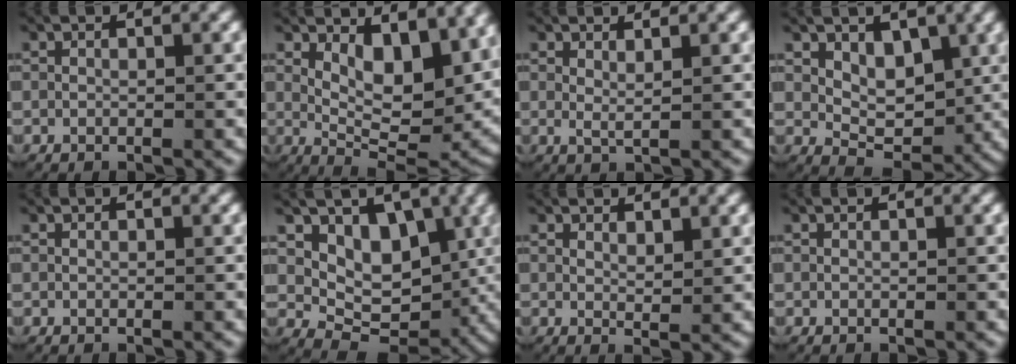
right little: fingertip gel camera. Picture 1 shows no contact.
{"total": 8.9, "force": [1.7, 3.8, 7.8], "torque": [-0.089, -0.026, 0.037]}
{"total": 1.5, "force": [0.5, 0.5, 1.3], "torque": [-0.027, -0.003, 0.013]}
{"total": 3.9, "force": [0.3, 2.9, 2.5], "torque": [-0.028, -0.030, 0.020]}
{"total": 0.0}
{"total": 6.6, "force": [-0.8, 5.1, 4.0], "torque": [-0.059, -0.038, 0.005]}
{"total": 1.5, "force": [0.8, 0.4, 1.2], "torque": [-0.020, -0.010, 0.018]}
{"total": 0.0}